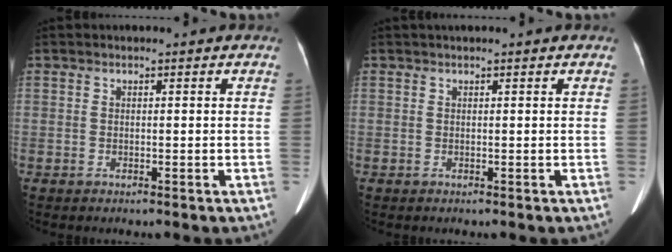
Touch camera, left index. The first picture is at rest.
{"total": 1.8, "force": [1.5, 0.0, 1.0], "torque": [-0.011, 0.029, 0.024]}